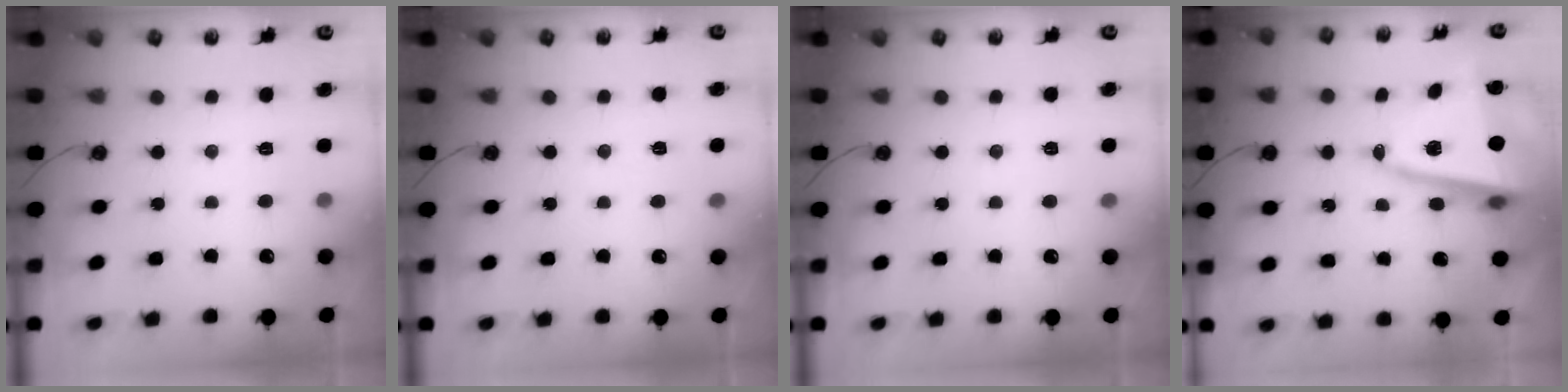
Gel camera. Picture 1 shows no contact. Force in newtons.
{"total": 4.1, "press": 1.9, "slide": 3.6}
{"total": 4.4, "press": 1.0, "slide": 4.2}
{"total": 12.9, "press": 12.8, "slide": 1.3}